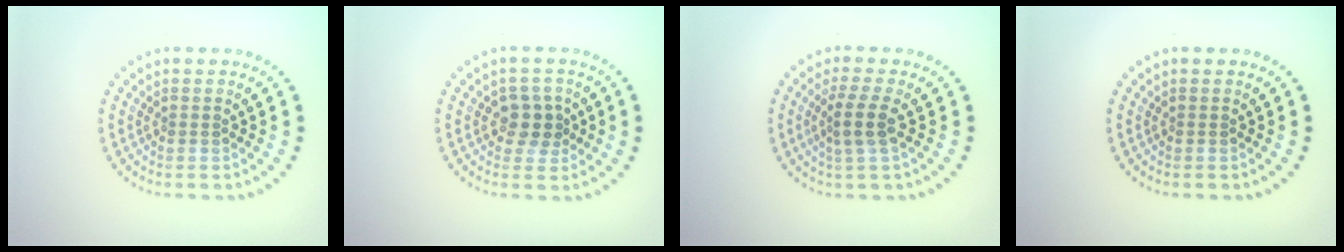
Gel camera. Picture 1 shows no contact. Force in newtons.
{"total": 2.7, "press": 2.6, "slide": 1.0}
{"total": 2.5, "press": 2.0, "slide": 1.5}
{"total": 0.0}